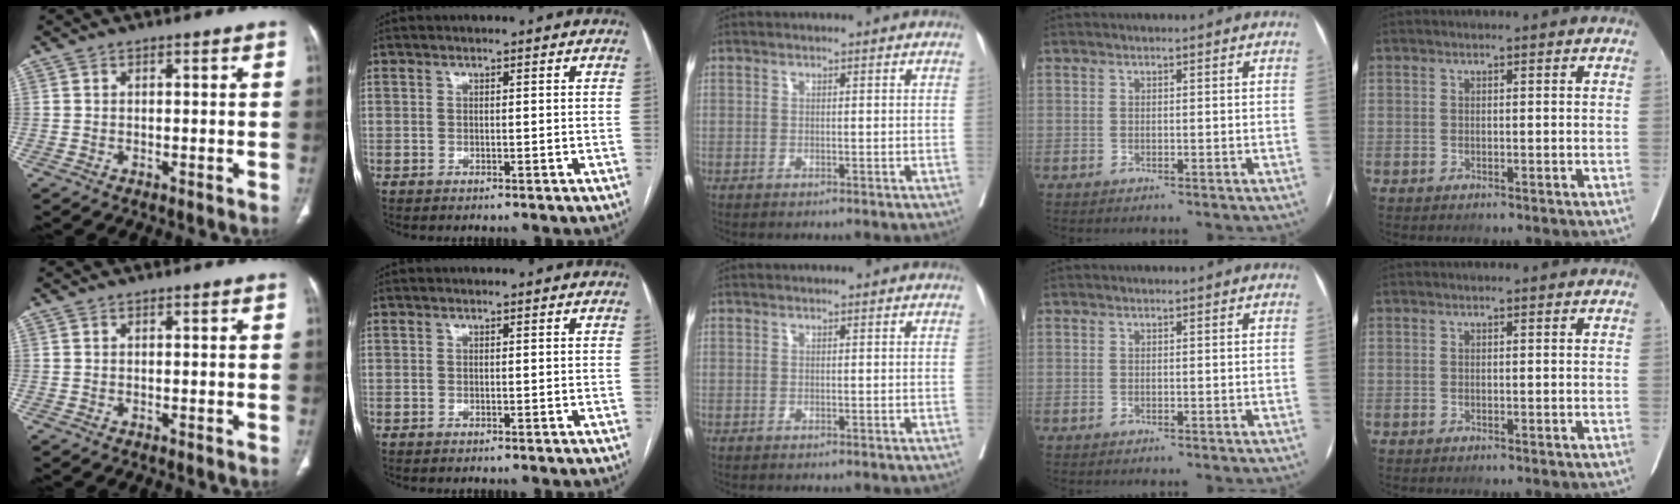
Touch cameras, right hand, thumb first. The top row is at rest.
{}